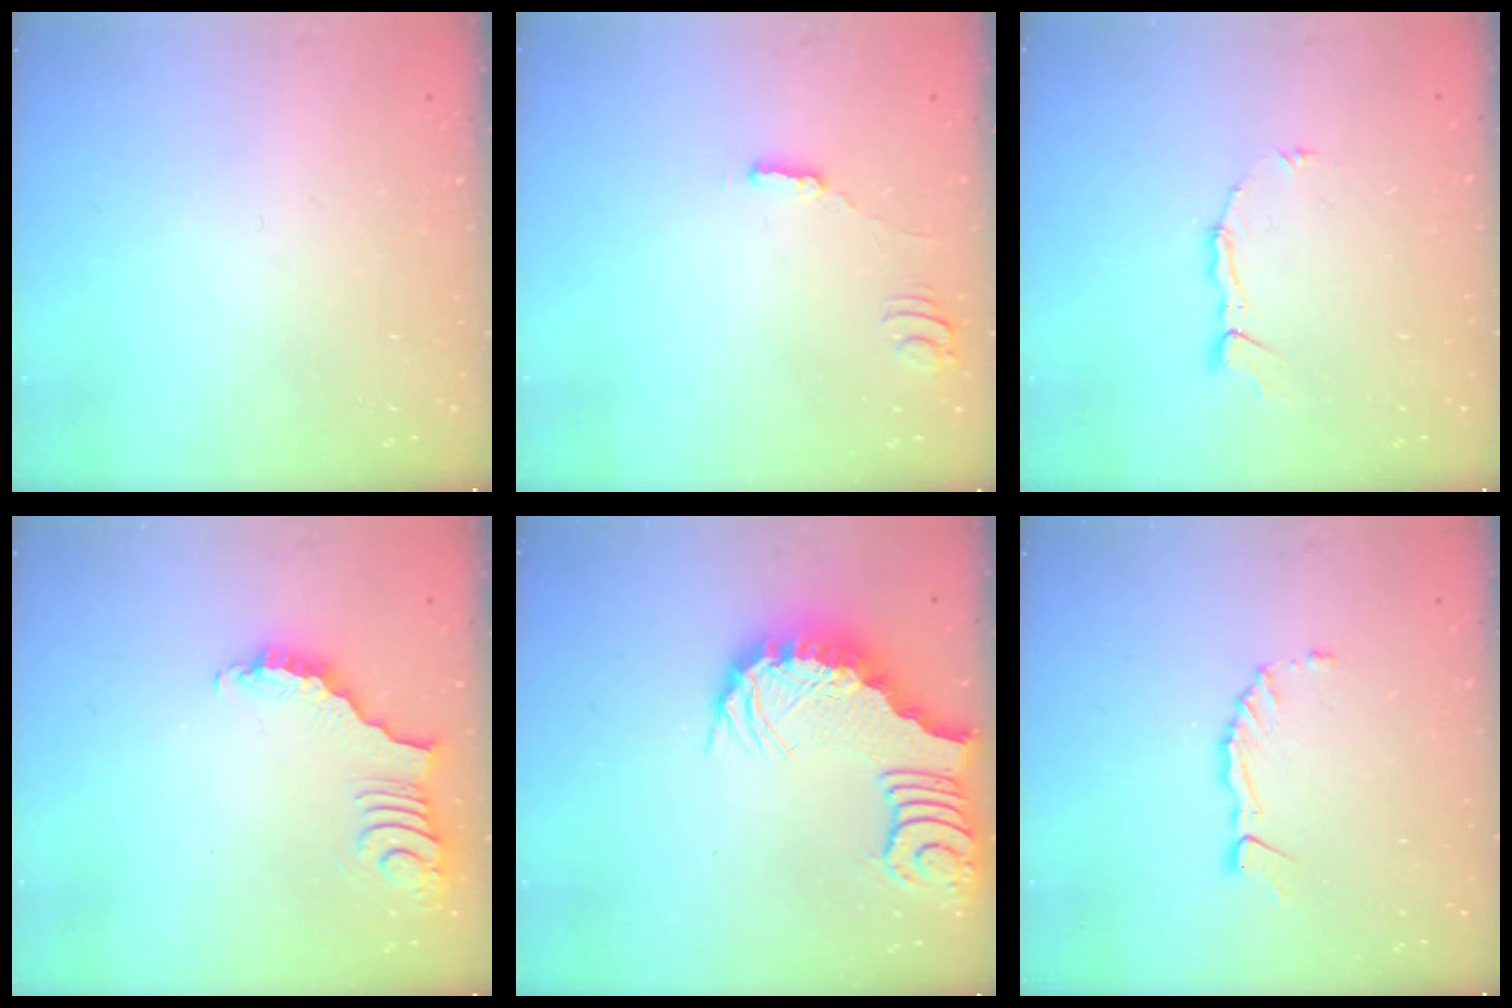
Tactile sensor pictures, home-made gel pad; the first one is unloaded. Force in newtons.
{"total": 0.9, "press": 0.9, "slide": 0.3}
{"total": 4.3, "press": 4.3, "slide": 0.1}
{"total": 3.7, "press": 3.7, "slide": 0.7}
{"total": 3.7, "press": 3.6, "slide": 0.7}
{"total": 3.3, "press": 3.3, "slide": 0.4}